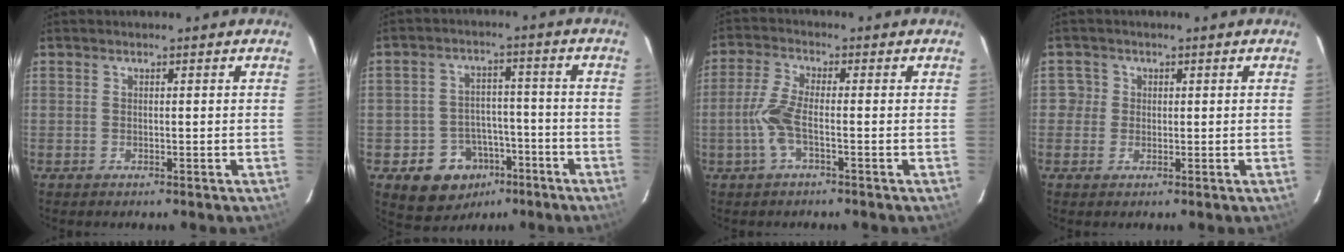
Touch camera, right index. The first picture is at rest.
{"total": 10.7, "force": [-5.8, 8.5, 3.0], "torque": [-0.068, 0.032, -0.063]}
{"total": 5.7, "force": [-1.8, 1.1, 5.3], "torque": [-0.123, 0.004, -0.036]}
{"total": 2.4, "force": [-0.1, 2.4, 0.1], "torque": [0.011, 0.016, -0.003]}